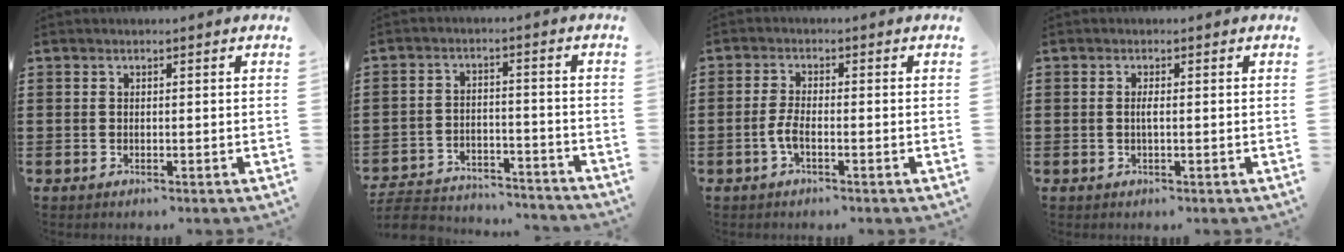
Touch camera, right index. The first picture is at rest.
{"total": 6.0, "force": [-5.8, 1.0, 1.1], "torque": [-0.036, 0.003, -0.118]}
{"total": 2.8, "force": [-1.1, 0.7, 2.5], "torque": [-0.067, -0.006, -0.027]}
{"total": 1.1, "force": [-0.2, 0.1, 1.1], "torque": [-0.030, -0.004, -0.005]}